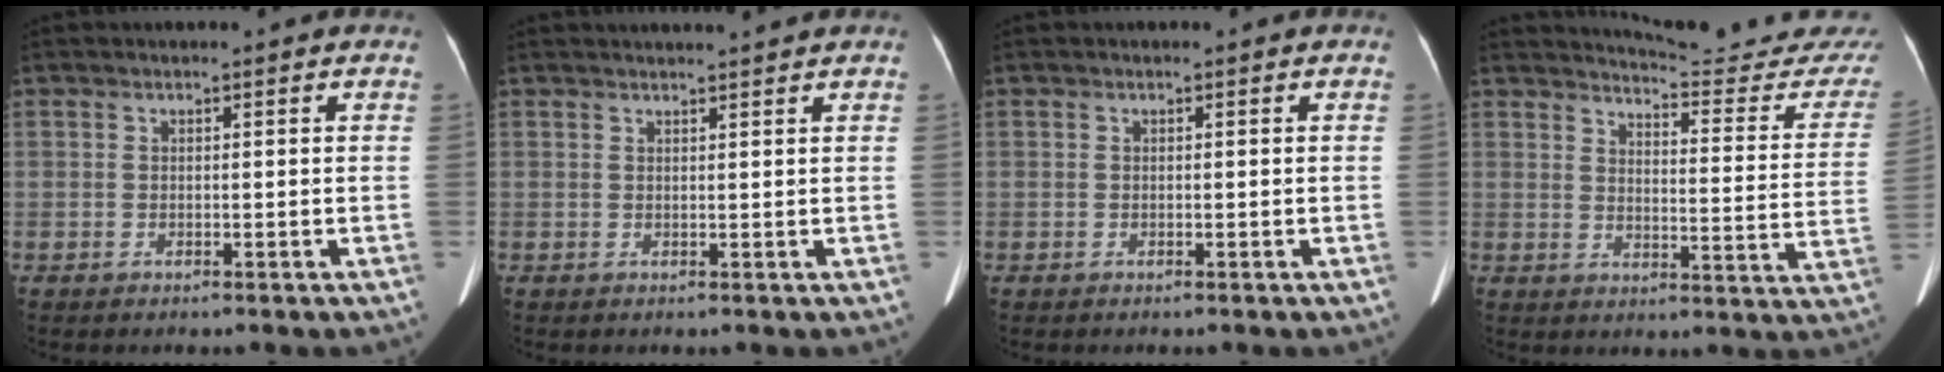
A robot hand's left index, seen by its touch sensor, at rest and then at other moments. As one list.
[{"total": 4.1, "force": [3.9, -0.5, 1.2], "torque": [-0.016, 0.015, 0.048]}, {"total": 0.0}, {"total": 18.4, "force": [18.2, 0.0, 2.9], "torque": [-0.029, -0.126, 0.197]}]